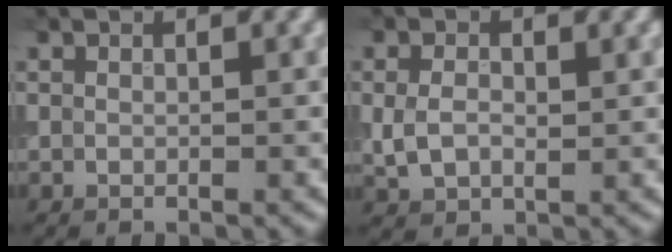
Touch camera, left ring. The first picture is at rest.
{"total": 2.9, "force": [0.2, 2.0, 2.1], "torque": [-0.048, -0.002, 0.004]}